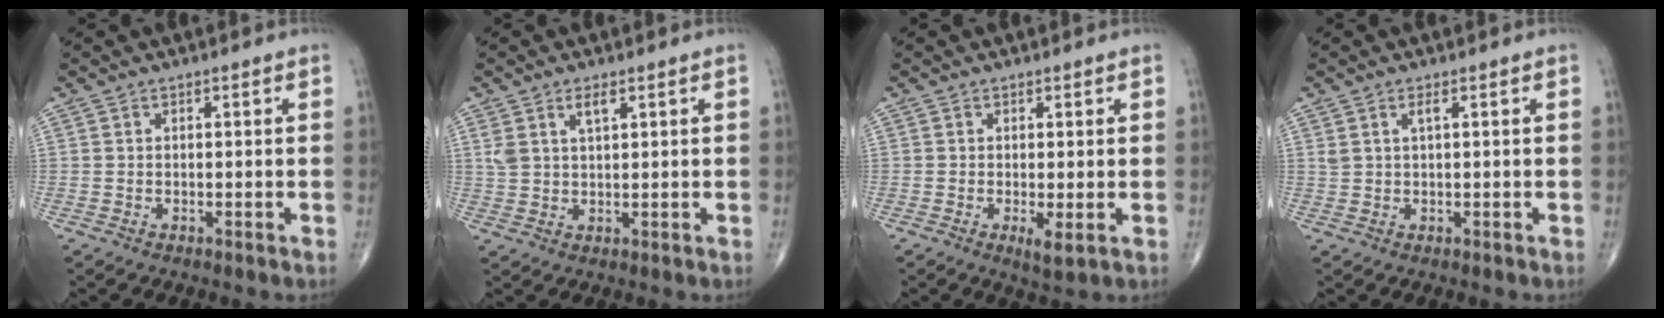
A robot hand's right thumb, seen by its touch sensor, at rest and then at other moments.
{"total": 4.0, "force": [2.1, 1.7, 2.9], "torque": [-0.057, -0.002, 0.045]}
{"total": 2.6, "force": [-0.5, 0.6, 2.5], "torque": [-0.047, -0.011, -0.008]}
{"total": 1.8, "force": [0.9, 0.4, 1.5], "torque": [-0.038, 0.003, 0.022]}